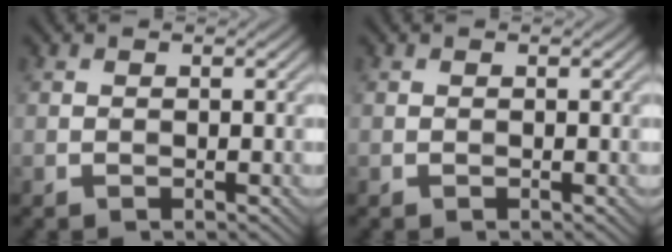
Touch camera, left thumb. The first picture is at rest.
{"total": 0.0}